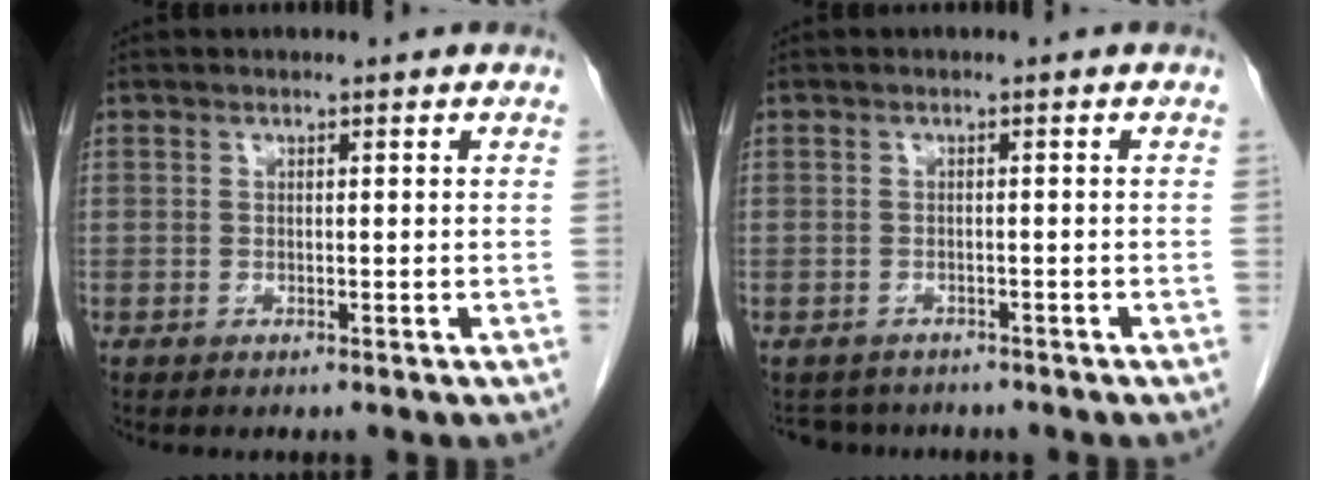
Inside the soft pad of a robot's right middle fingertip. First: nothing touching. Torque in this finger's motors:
{"motor_torque": [0.27, -0.24, -0.03, 0.01]}